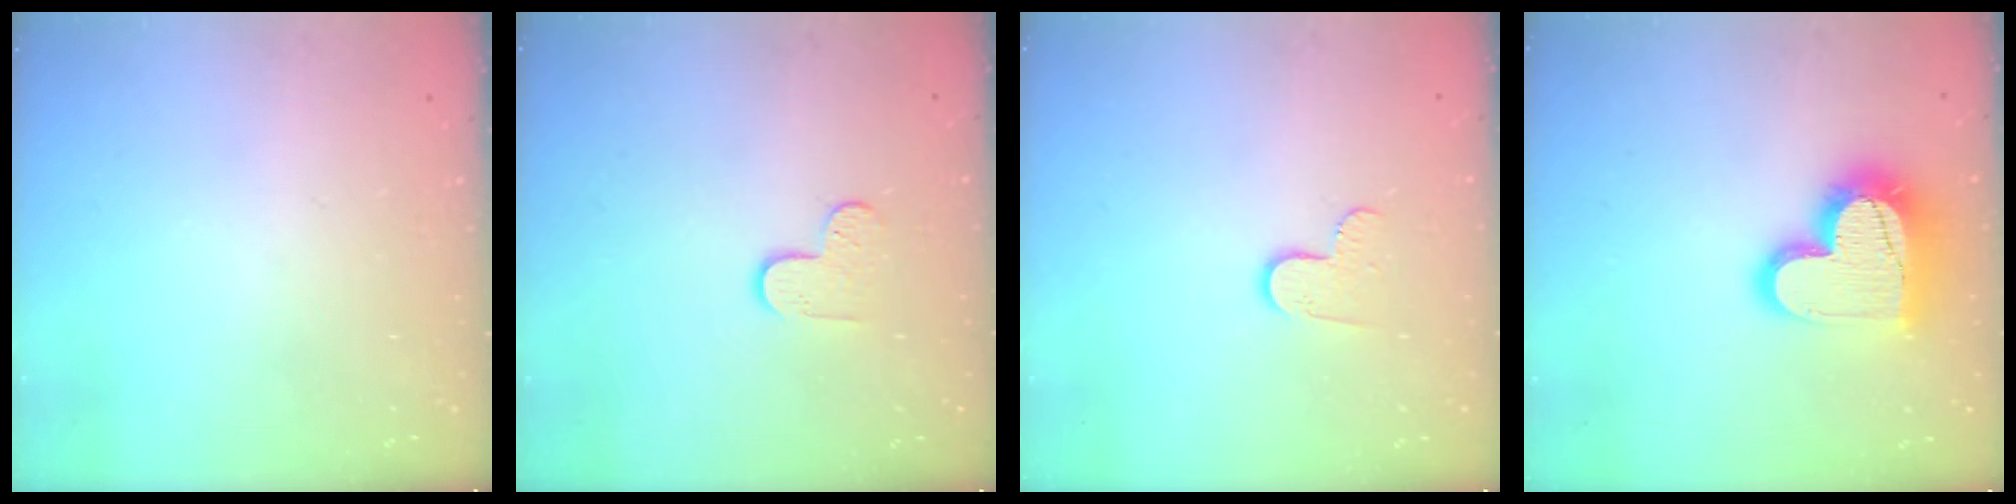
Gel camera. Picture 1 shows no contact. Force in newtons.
{"total": 4.8, "press": 4.7, "slide": 0.5}
{"total": 6.0, "press": 6.0, "slide": 0.6}
{"total": 18.1, "press": 18.1, "slide": 1.4}